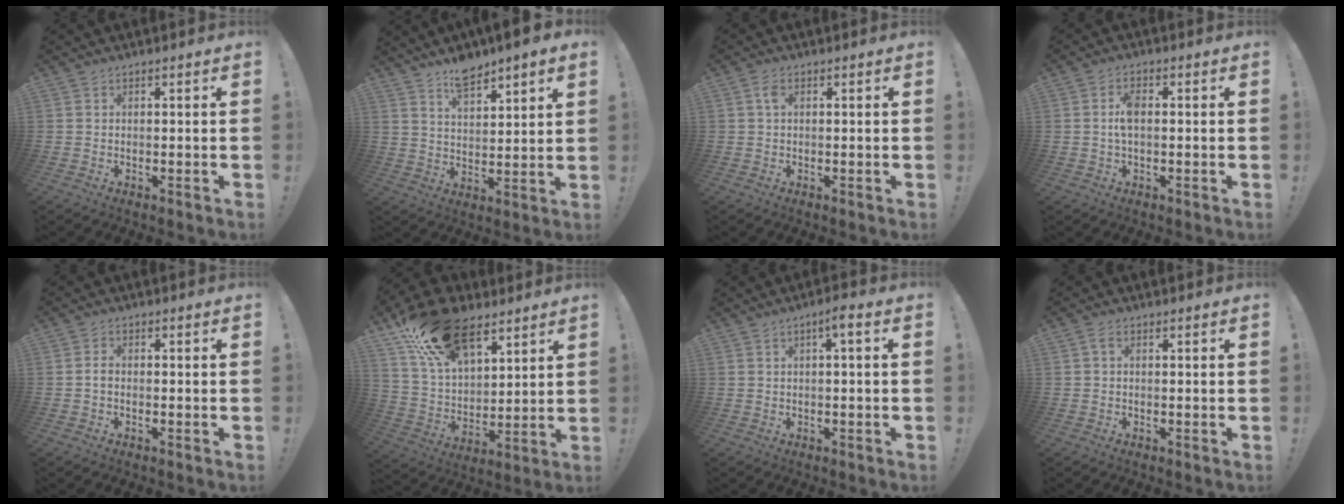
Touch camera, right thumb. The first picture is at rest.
{"total": 7.5, "force": [6.3, 2.2, 3.4], "torque": [-0.048, -0.039, 0.110]}
{"total": 2.2, "force": [0.6, 1.1, 1.7], "torque": [-0.031, 0.002, 0.009]}
{"total": 4.6, "force": [0.0, 2.0, 4.1], "torque": [-0.076, 0.005, -0.003]}
{"total": 1.5, "force": [-0.6, 0.8, 1.1], "torque": [-0.017, 0.007, -0.011]}
{"total": 23.2, "force": [13.8, 13.6, 12.9], "torque": [-0.226, -0.071, 0.253]}
{"total": 3.2, "force": [0.3, 0.2, 3.2], "torque": [-0.058, 0.004, -0.001]}
{"total": 1.3, "force": [0.1, 0.6, 1.2], "torque": [-0.027, 0.005, 0.003]}